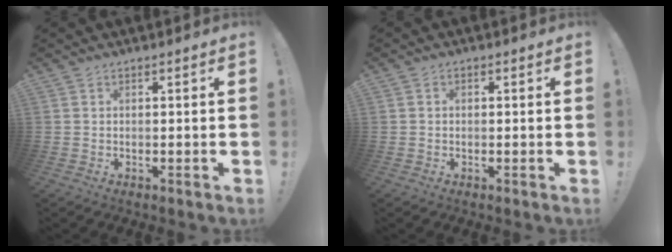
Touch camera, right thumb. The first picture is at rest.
{"total": 0.7, "force": [-0.3, 0.6, 0.2], "torque": [-0.003, 0.003, -0.006]}